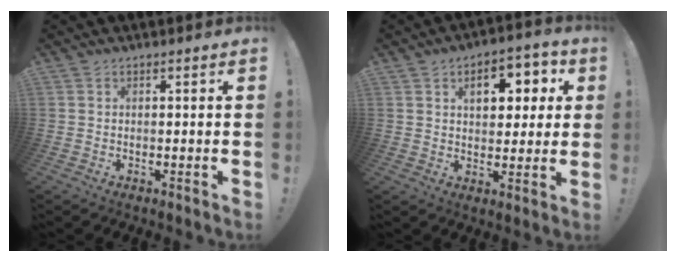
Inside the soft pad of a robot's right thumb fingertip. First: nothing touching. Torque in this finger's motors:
{"motor_torque": [1.11, 1.13, 0.25, 0.23, 0.00]}